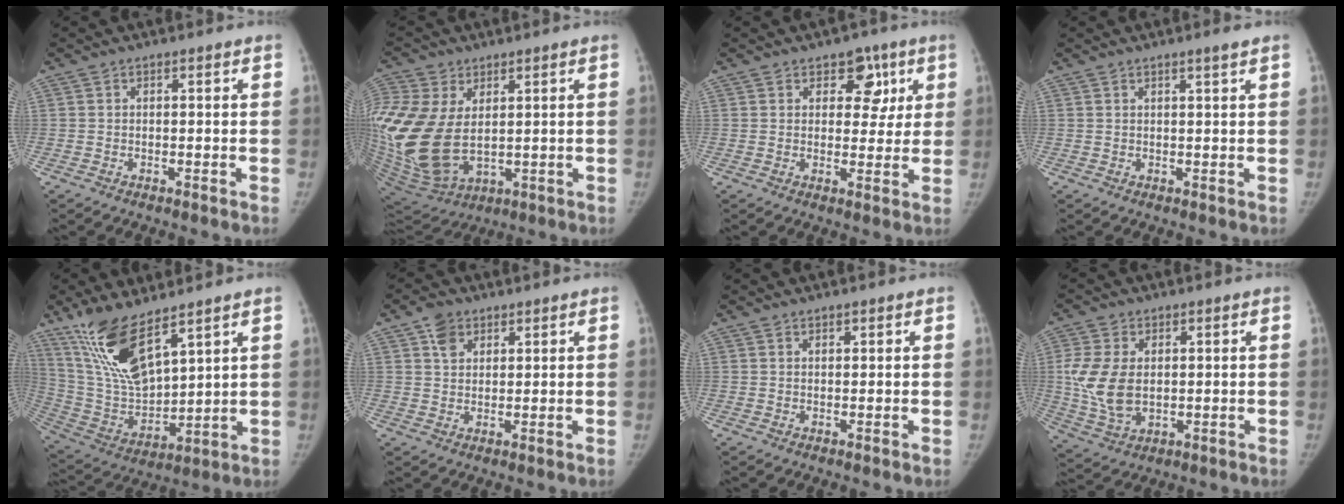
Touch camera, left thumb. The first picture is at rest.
{"total": 20.5, "force": [2.2, 13.1, 15.5], "torque": [-0.367, -0.028, 0.059]}
{"total": 6.9, "force": [3.1, 4.8, 3.9], "torque": [-0.004, -0.010, 0.037]}
{"total": 1.4, "force": [1.0, -0.2, 0.9], "torque": [-0.015, -0.007, 0.016]}
{"total": 15.9, "force": [10.6, 5.2, 10.7], "torque": [-0.192, -0.055, 0.223]}
{"total": 4.6, "force": [2.5, 3.3, 2.0], "torque": [-0.015, -0.012, 0.045]}
{"total": 0.8, "force": [0.6, 0.4, 0.3], "torque": [0.002, -0.003, 0.008]}
{"total": 10.9, "force": [1.0, 7.2, 8.1], "torque": [-0.161, -0.008, 0.030]}